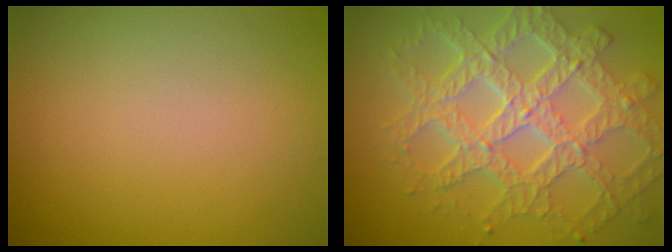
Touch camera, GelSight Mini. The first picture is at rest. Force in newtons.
{"total": 7.8, "press": 5.8, "slide": 5.3}